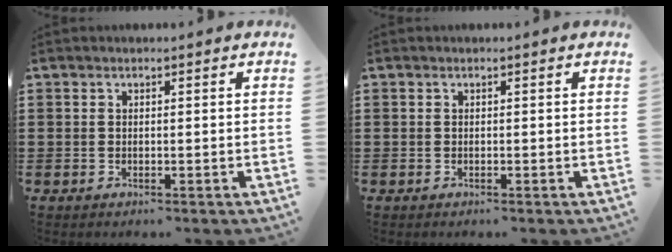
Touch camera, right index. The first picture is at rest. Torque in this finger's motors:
{"motor_torque": [0.00, 0.00, 0.00, 0.00]}